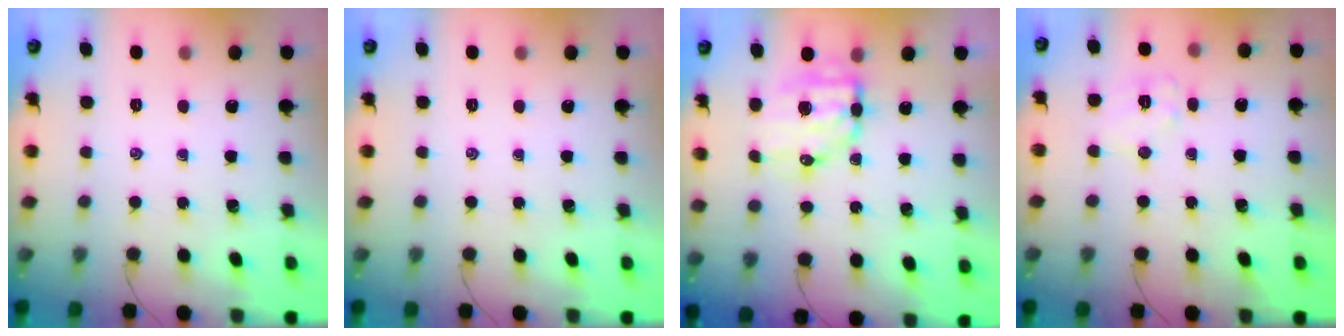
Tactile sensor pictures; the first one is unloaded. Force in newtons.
{"total": 0.0}
{"total": 7.9, "press": 7.7, "slide": 1.9}
{"total": 6.5, "press": 6.5, "slide": 0.4}